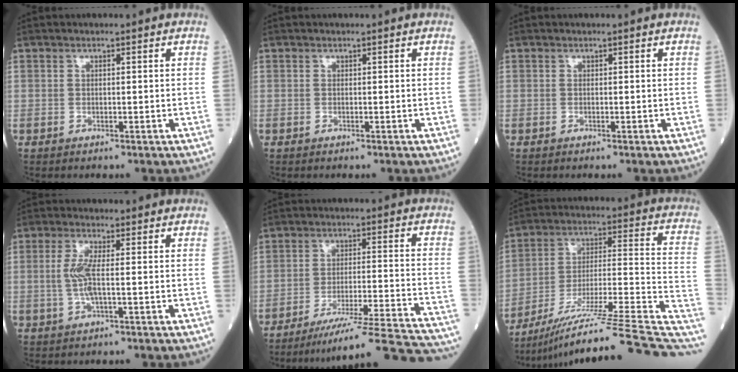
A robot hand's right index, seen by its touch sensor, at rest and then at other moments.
{"total": 0.0}
{"total": 0.0}
{"total": 4.4, "force": [-0.1, 0.7, 4.3], "torque": [-0.097, -0.002, -0.004]}
{"total": 23.5, "force": [-22.0, -1.4, 8.4], "torque": [-0.064, -0.019, -0.299]}
{"total": 25.9, "force": [-20.0, -0.3, 16.4], "torque": [-0.190, 0.007, -0.313]}